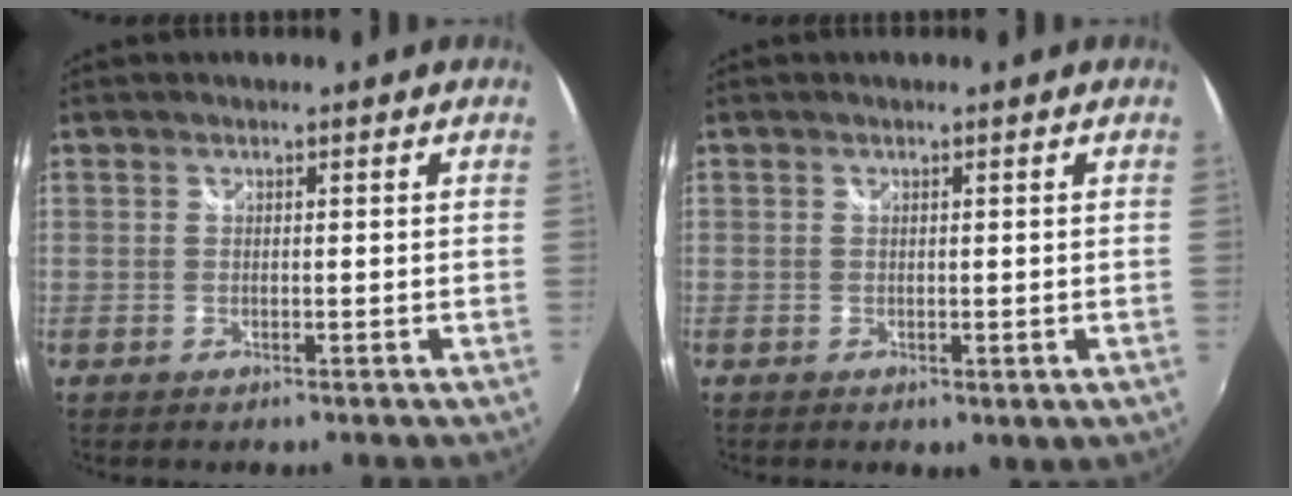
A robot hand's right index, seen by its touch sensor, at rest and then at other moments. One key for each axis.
{"total": 0.8, "fx": 0.1, "fy": 0.5, "fz": 0.7, "tx": -0.009, "ty": -0.003, "tz": 0.002}